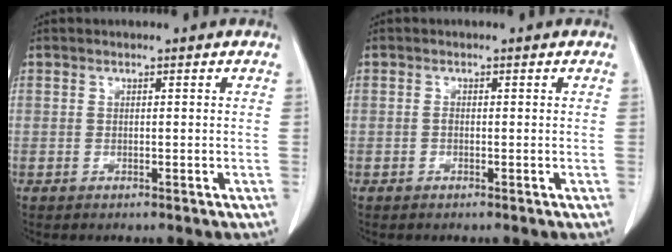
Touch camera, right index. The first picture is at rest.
{"total": 1.1, "force": [-0.3, 0.3, 1.0], "torque": [-0.021, 0.002, -0.007]}